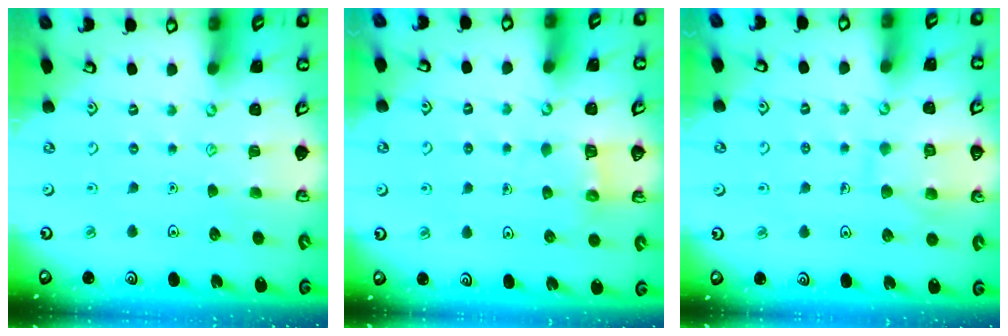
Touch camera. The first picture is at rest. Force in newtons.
{"total": 4.5, "press": 4.5, "slide": 0.5}
{"total": 8.4, "press": 8.3, "slide": 0.6}